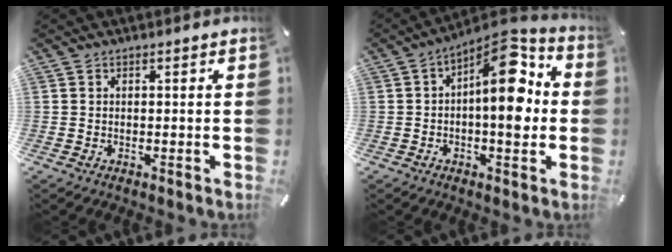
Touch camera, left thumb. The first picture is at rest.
{"total": 13.7, "force": [2.5, 5.8, 12.1], "torque": [-0.151, -0.035, 0.038]}